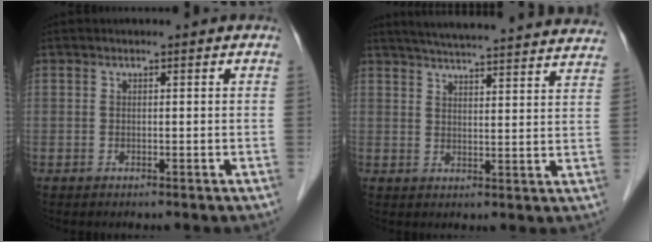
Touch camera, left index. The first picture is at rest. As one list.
[{"total": 26.5, "force": [24.8, 1.4, 9.2], "torque": [-0.144, -0.029, 0.302]}]